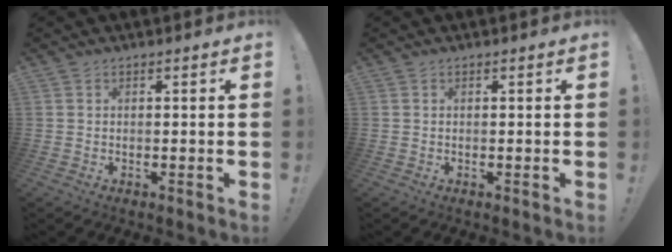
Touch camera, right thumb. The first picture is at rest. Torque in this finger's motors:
{"motor_torque": [0.00, 0.00, -0.04, 0.04, 0.02]}